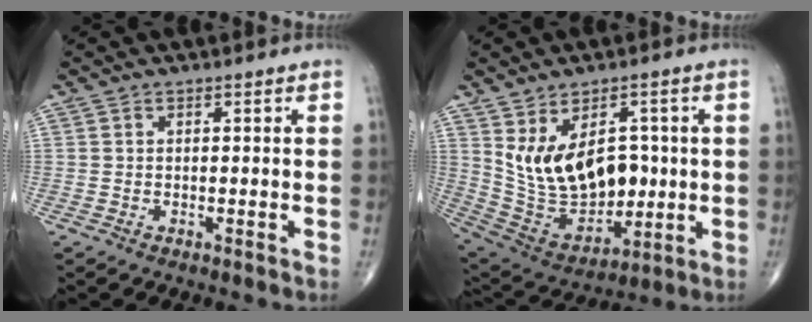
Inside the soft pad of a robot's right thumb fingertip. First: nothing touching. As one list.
[{"total": 17.1, "force": [2.1, 11.0, 12.9], "torque": [-0.181, -0.009, 0.067]}]